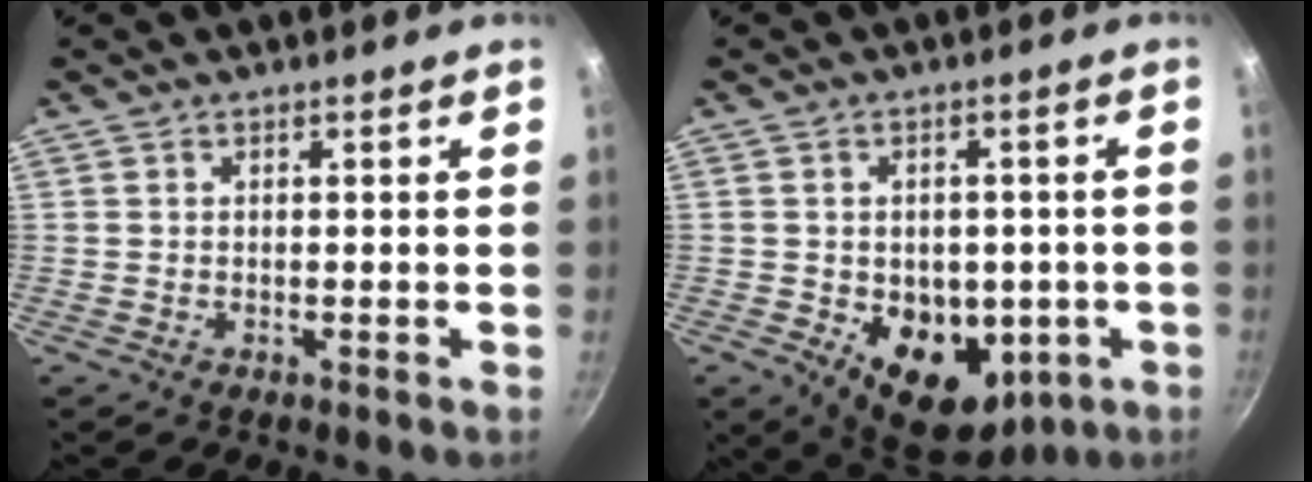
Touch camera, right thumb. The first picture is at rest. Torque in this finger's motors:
{"motor_torque": [-0.30, 0.88, 0.04, 0.07, 0.17]}